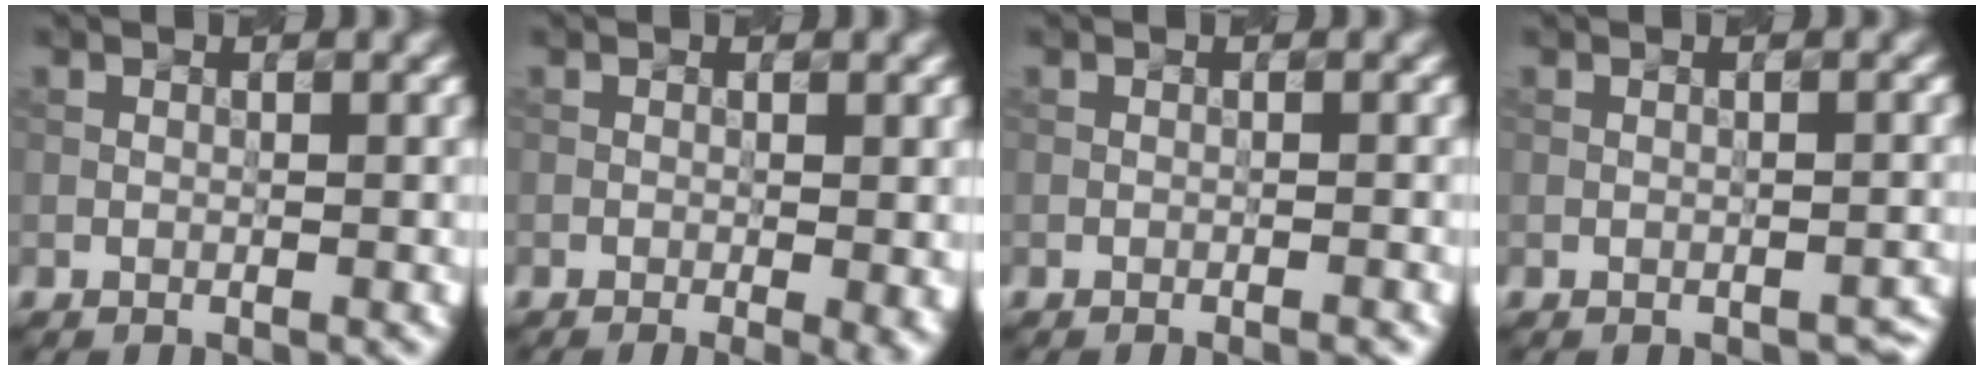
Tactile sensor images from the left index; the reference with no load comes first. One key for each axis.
{"total": 3.9, "fx": -0.9, "fy": 1.2, "fz": 3.6, "tx": -0.037, "ty": -0.005, "tz": -0.005}
{"total": 1.4, "fx": -0.4, "fy": 0.6, "fz": 1.2, "tx": 0.002, "ty": 0.009, "tz": -0.017}
{"total": 1.2, "fx": -1.1, "fy": 0.3, "fz": 0.4, "tx": 0.003, "ty": 0.007, "tz": -0.014}